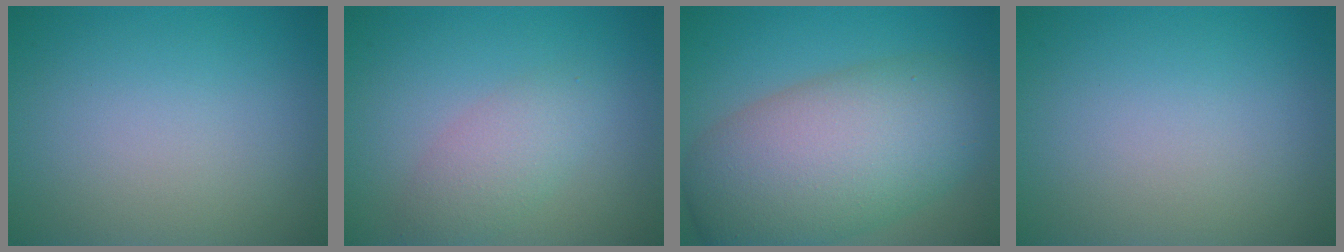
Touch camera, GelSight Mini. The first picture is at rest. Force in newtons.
{"total": 2.8, "press": 2.8, "slide": 0.1}
{"total": 11.1, "press": 11.1, "slide": 0.3}
{"total": 0.0}